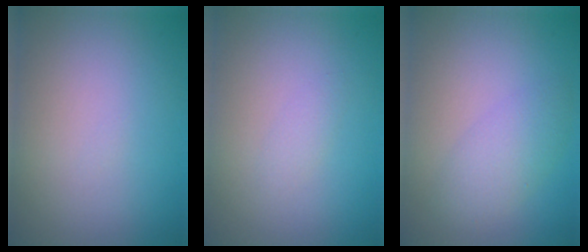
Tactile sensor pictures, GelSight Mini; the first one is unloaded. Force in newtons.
{"total": 0.8, "press": 0.8, "slide": 0.1}
{"total": 2.8, "press": 2.8, "slide": 0.2}